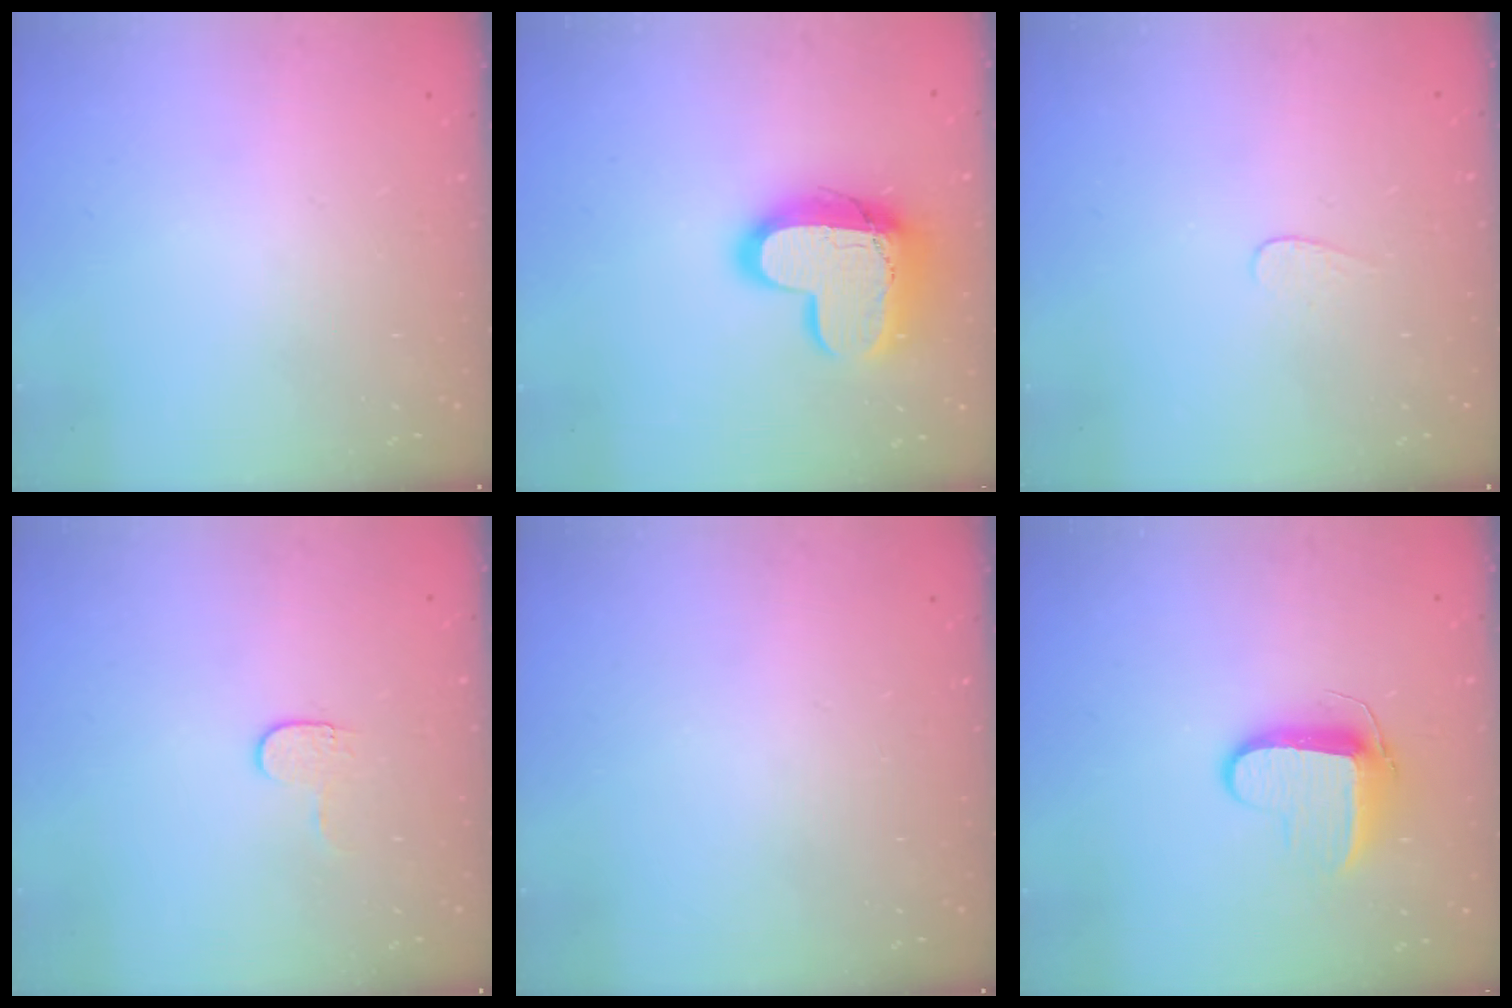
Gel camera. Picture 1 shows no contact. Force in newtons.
{"total": 16.2, "press": 16.1, "slide": 1.3}
{"total": 3.1, "press": 3.0, "slide": 0.3}
{"total": 3.4, "press": 3.4, "slide": 0.4}
{"total": 0.0}
{"total": 9.0, "press": 9.0, "slide": 0.5}